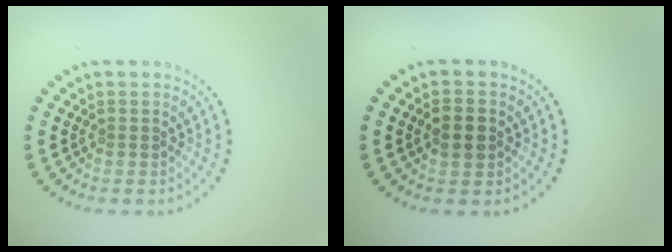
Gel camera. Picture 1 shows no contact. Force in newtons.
{"total": 2.5, "press": 2.5, "slide": 0.1}